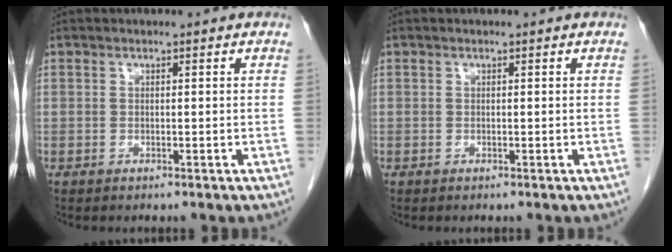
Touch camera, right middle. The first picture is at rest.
{"total": 0.0}